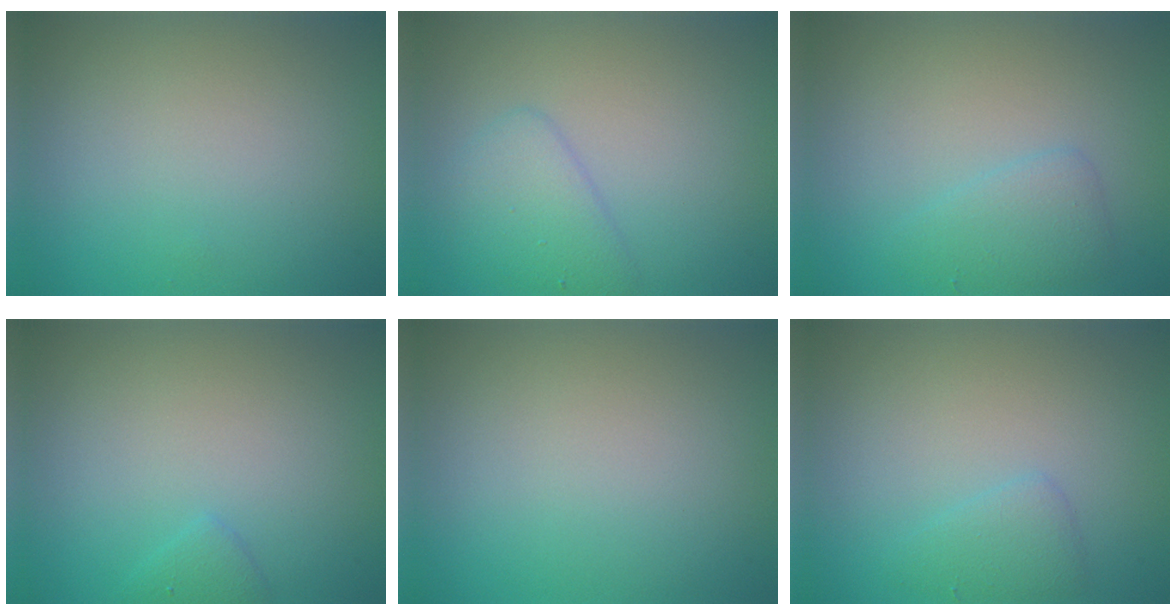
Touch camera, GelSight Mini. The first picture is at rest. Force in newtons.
{"total": 2.8, "press": 2.8, "slide": 0.1}
{"total": 1.9, "press": 1.9, "slide": 0.0}
{"total": 1.1, "press": 1.0, "slide": 0.1}
{"total": 0.0}
{"total": 1.6, "press": 1.6, "slide": 0.1}